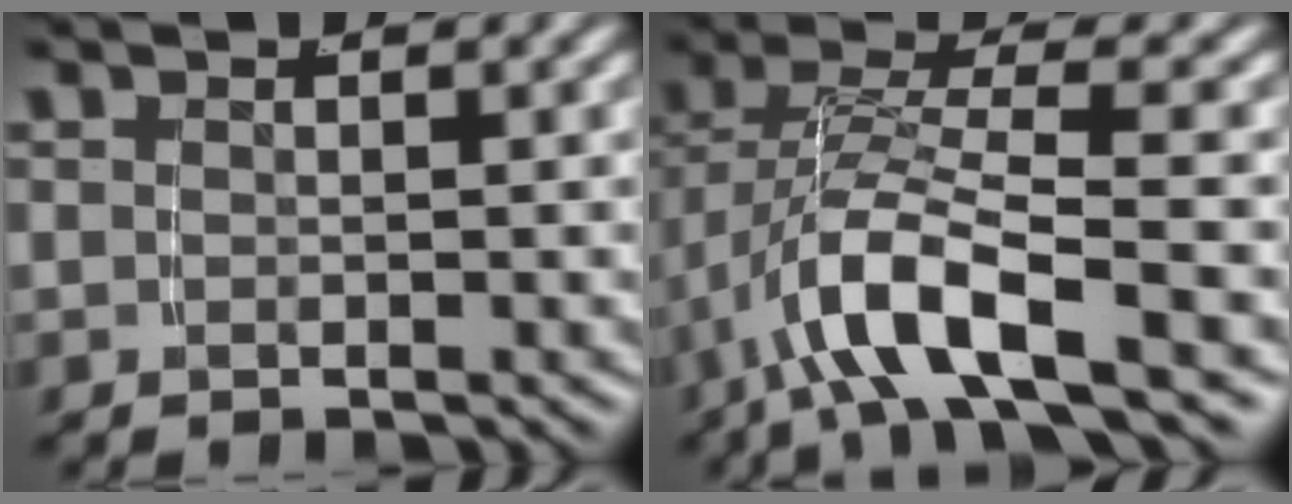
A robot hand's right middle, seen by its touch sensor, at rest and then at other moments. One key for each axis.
{"total": 6.0, "fx": -1.5, "fy": 2.1, "fz": 5.4, "tx": -0.120, "ty": -0.017, "tz": -0.013}